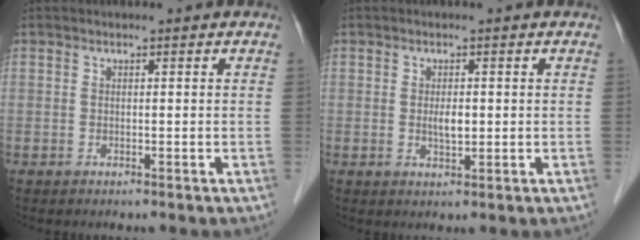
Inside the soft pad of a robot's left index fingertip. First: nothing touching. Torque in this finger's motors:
{"motor_torque": [0.28, 0.01, 0.02, 0.02]}